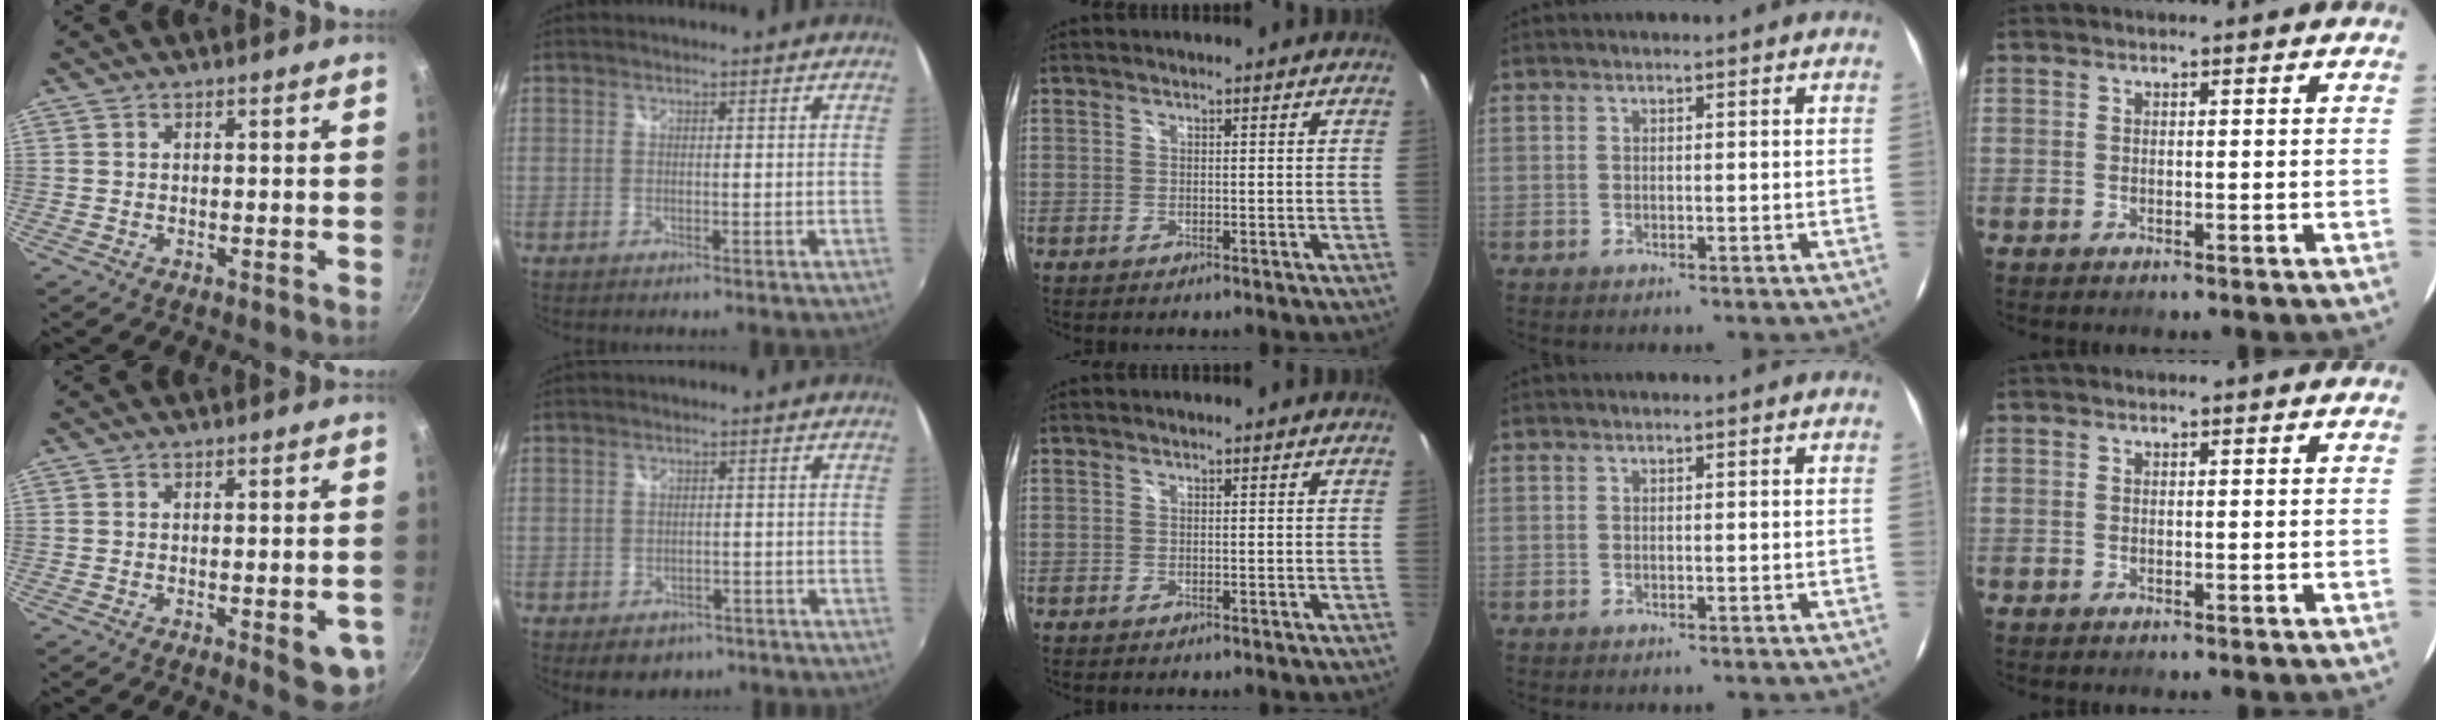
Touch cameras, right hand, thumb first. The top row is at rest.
{"thumb": {"total": 6.7, "force": [-2.3, 2.0, 6.0], "torque": [-0.054, 0.003, -0.025]}, "index": {"total": 5.0, "force": [-2.9, 3.7, 1.8], "torque": [-0.033, -0.003, -0.031]}}